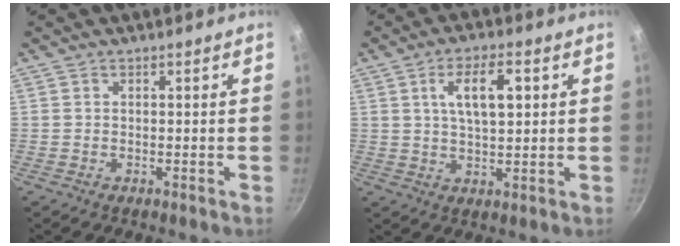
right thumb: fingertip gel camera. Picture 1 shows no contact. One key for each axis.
{"total": 8.4, "fx": 2.4, "fy": 3.5, "fz": 7.3, "tx": -0.115, "ty": -0.001, "tz": 0.042}